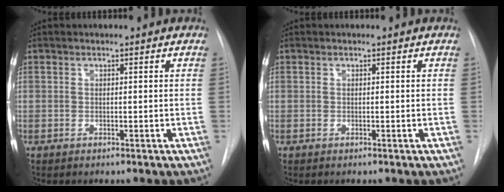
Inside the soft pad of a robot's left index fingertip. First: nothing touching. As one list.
[{"total": 0.0}]